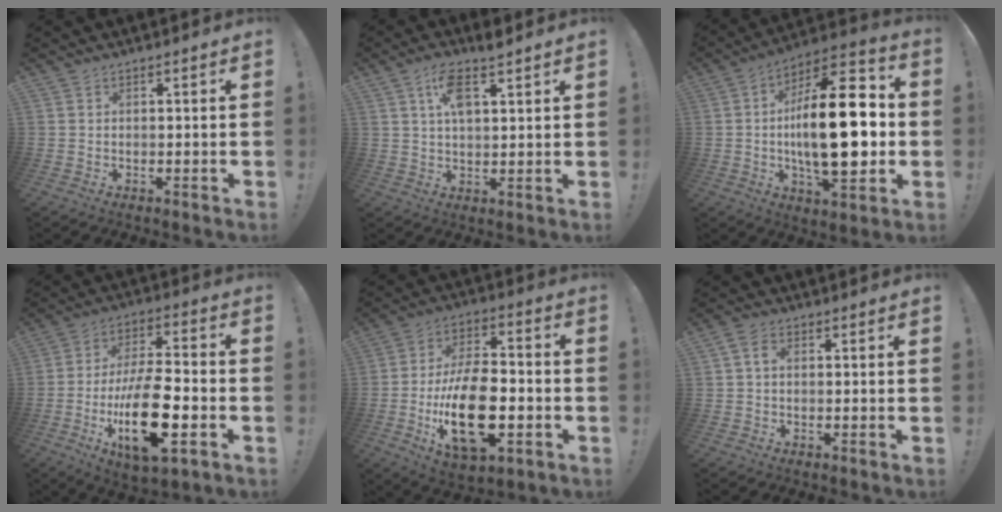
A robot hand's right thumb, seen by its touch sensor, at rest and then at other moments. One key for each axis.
{"total": 7.9, "fx": 4.4, "fy": 2.8, "fz": 6.0, "tx": -0.100, "ty": -0.011, "tz": 0.075}
{"total": 25.0, "fx": -1.0, "fy": 10.4, "fz": 22.7, "tx": -0.376, "ty": -0.004, "tz": -0.022}
{"total": 20.4, "fx": -6.0, "fy": 7.9, "fz": 17.9, "tx": -0.322, "ty": 0.018, "tz": -0.092}
{"total": 21.4, "fx": -5.5, "fy": 11.2, "fz": 17.3, "tx": -0.305, "ty": 0.016, "tz": -0.087}
{"total": 3.5, "fx": 0.5, "fy": 2.3, "fz": 2.6, "tx": -0.050, "ty": 0.011, "tz": 0.010}